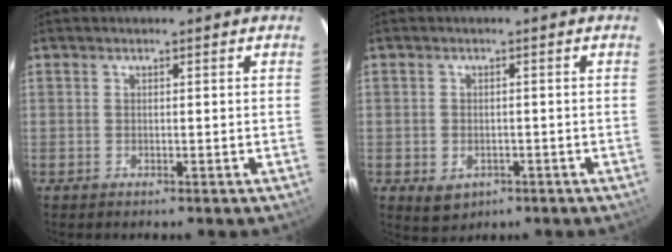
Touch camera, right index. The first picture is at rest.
{"total": 4.4, "force": [-1.6, 3.5, 2.0], "torque": [-0.043, -0.004, -0.012]}